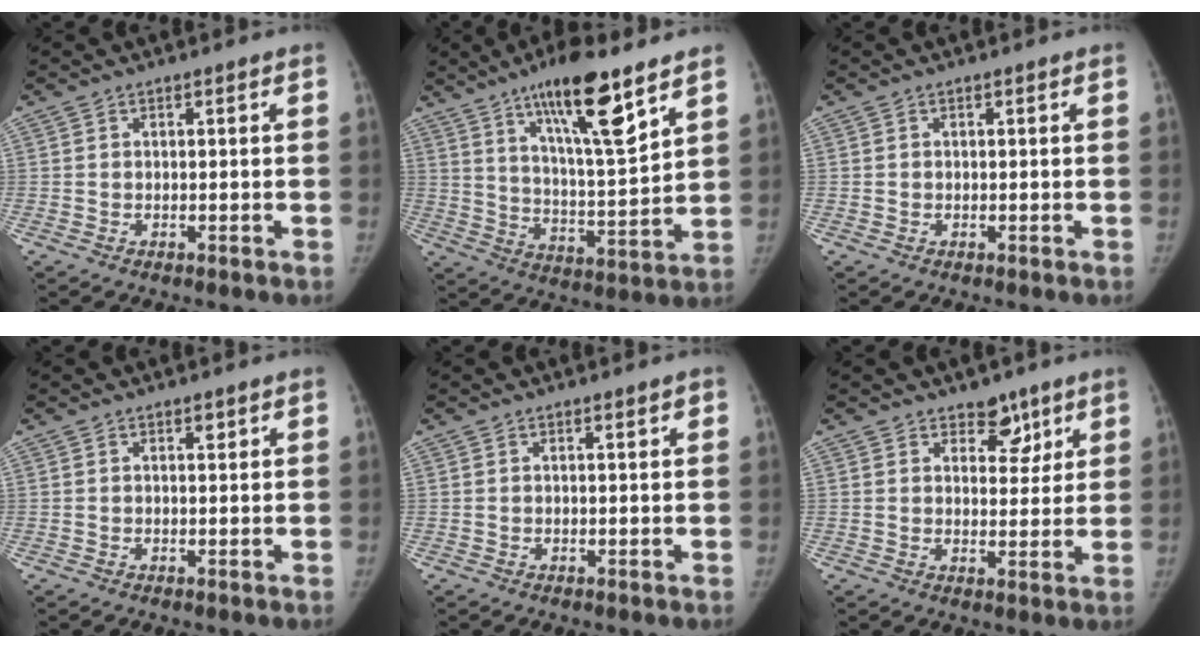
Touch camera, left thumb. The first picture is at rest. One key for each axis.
{"total": 17.0, "fx": 10.5, "fy": 3.4, "fz": 13.0, "tx": -0.203, "ty": -0.059, "tz": 0.183}
{"total": 0.0}
{"total": 1.0, "fx": 0.7, "fy": 0.5, "fz": 0.6, "tx": -0.003, "ty": -0.003, "tz": 0.009}
{"total": 1.0, "fx": 0.6, "fy": 0.3, "fz": 0.8, "tx": -0.008, "ty": 0.000, "tz": 0.008}
{"total": 5.7, "fx": 3.7, "fy": 3.5, "fz": 2.4, "tx": 0.003, "ty": -0.022, "tz": 0.054}